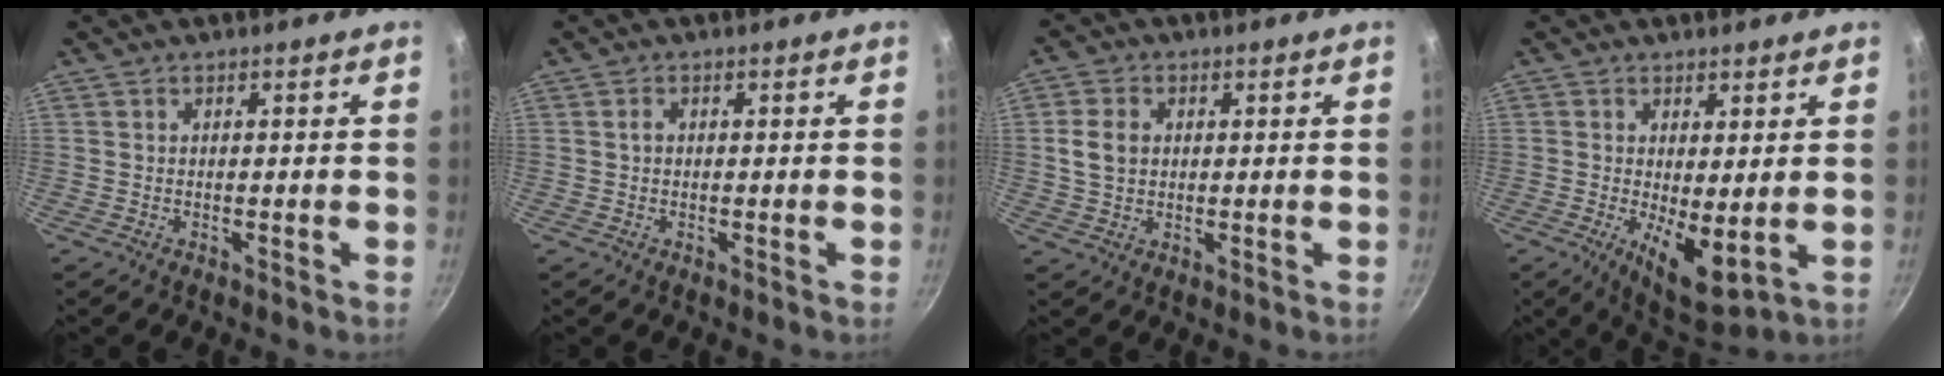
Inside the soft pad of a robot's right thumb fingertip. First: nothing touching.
{"total": 0.9, "force": [0.0, 0.7, 0.5], "torque": [-0.008, 0.005, 0.001]}
{"total": 5.5, "force": [0.8, 4.3, 3.4], "torque": [-0.055, 0.003, 0.014]}
{"total": 8.6, "force": [-0.2, 3.1, 8.0], "torque": [-0.115, -0.024, 0.009]}